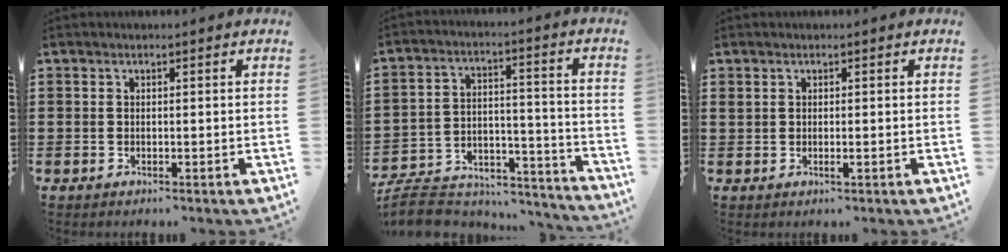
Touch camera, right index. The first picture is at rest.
{"total": 8.0, "force": [-7.4, 2.3, 2.1], "torque": [-0.043, 0.014, -0.144]}
{"total": 0.8, "force": [0.1, 0.1, 0.7], "torque": [-0.015, 0.000, 0.002]}